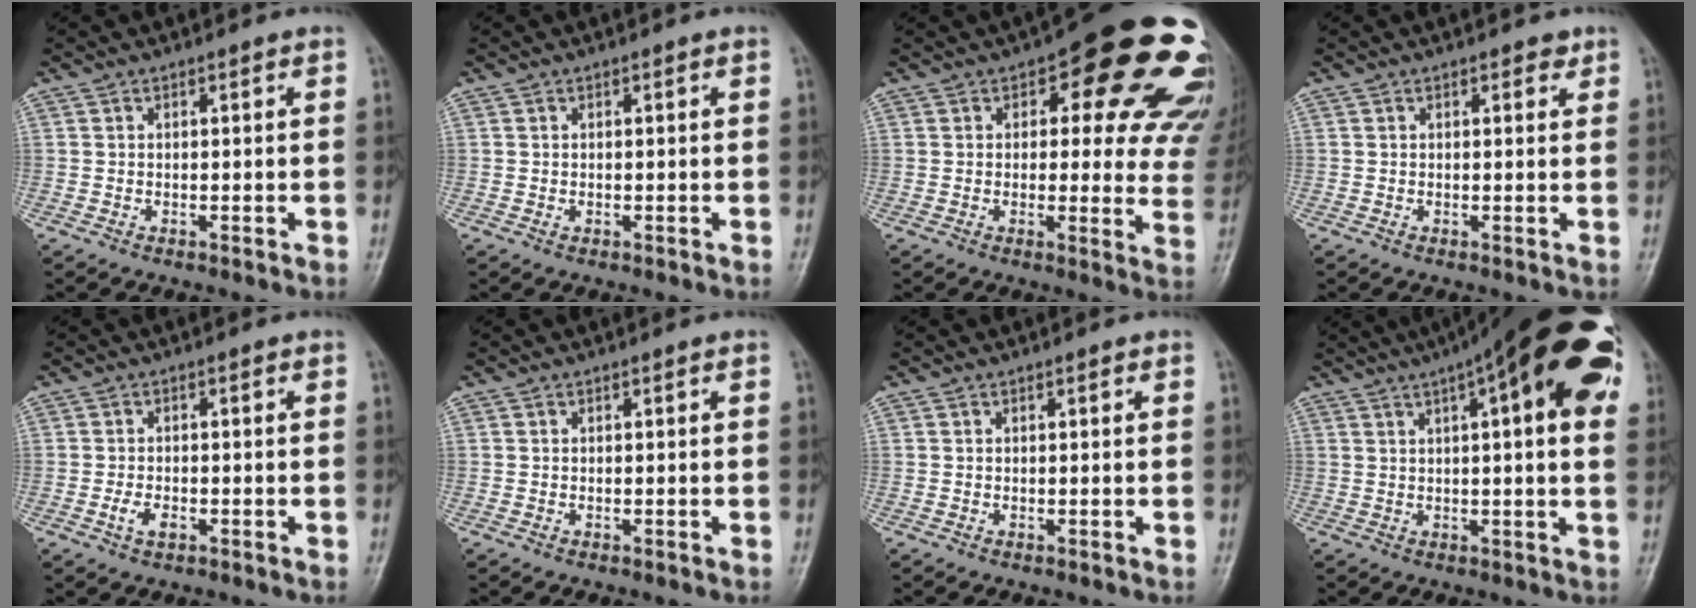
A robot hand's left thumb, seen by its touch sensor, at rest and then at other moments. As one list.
[{"total": 1.0, "force": [0.0, 0.6, 0.8], "torque": [-0.010, 0.010, 0.003]}, {"total": 22.0, "force": [9.7, 9.8, 17.2], "torque": [-0.154, -0.019, 0.111]}, {"total": 1.7, "force": [0.9, 0.9, 1.0], "torque": [-0.001, -0.002, 0.008]}, {"total": 3.2, "force": [-1.1, 1.8, 2.4], "torque": [-0.041, 0.008, -0.020]}, {"total": 0.0}, {"total": 0.7, "force": [0.2, 0.3, 0.6], "torque": [-0.007, 0.001, 0.002]}, {"total": 22.3, "force": [8.8, 5.9, 19.6], "torque": [-0.277, 0.023, 0.117]}]